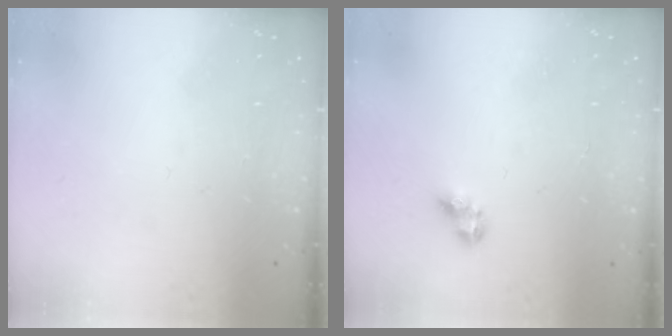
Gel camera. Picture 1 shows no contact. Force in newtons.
{"total": 5.5, "press": 5.5, "slide": 0.6}